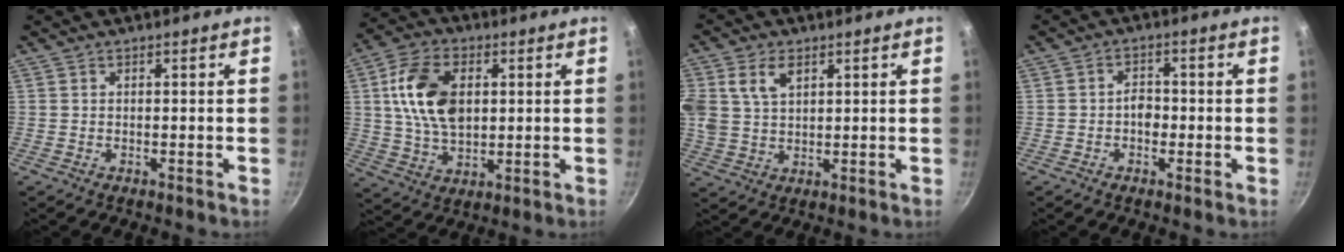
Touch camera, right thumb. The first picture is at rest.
{"total": 14.1, "force": [2.6, 8.9, 10.6], "torque": [-0.177, -0.001, 0.045]}
{"total": 11.6, "force": [4.4, 8.1, 7.1], "torque": [-0.153, 0.012, 0.087]}
{"total": 4.4, "force": [-0.9, 3.1, 2.9], "torque": [-0.025, 0.016, -0.021]}